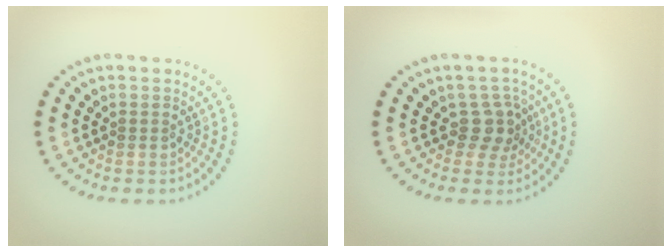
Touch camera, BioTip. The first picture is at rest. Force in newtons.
{"total": 2.6, "press": 2.0, "slide": 1.6}